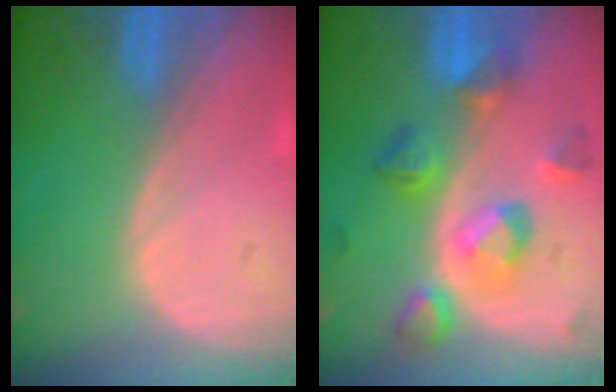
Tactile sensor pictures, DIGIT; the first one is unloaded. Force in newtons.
{"total": 8.5, "press": 8.5, "slide": 0.4}